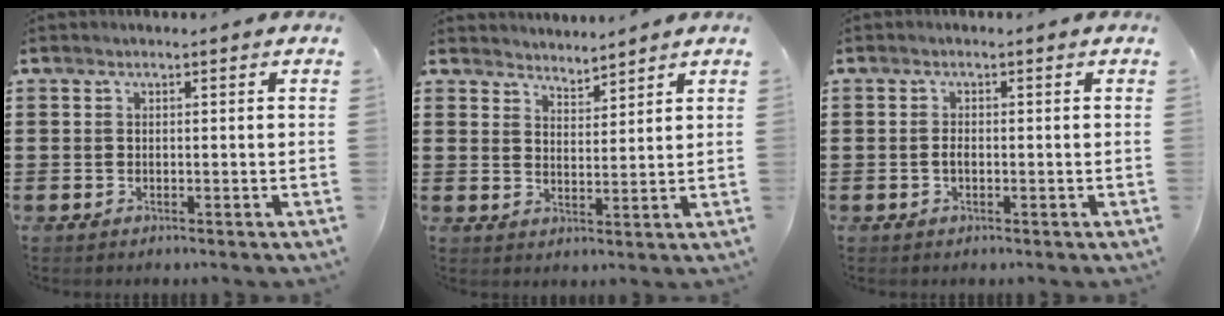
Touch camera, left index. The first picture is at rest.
{"total": 3.2, "force": [3.2, 0.3, -0.5], "torque": [0.000, -0.013, 0.061]}
{"total": 1.3, "force": [-0.2, 0.5, 1.1], "torque": [-0.031, -0.004, -0.006]}